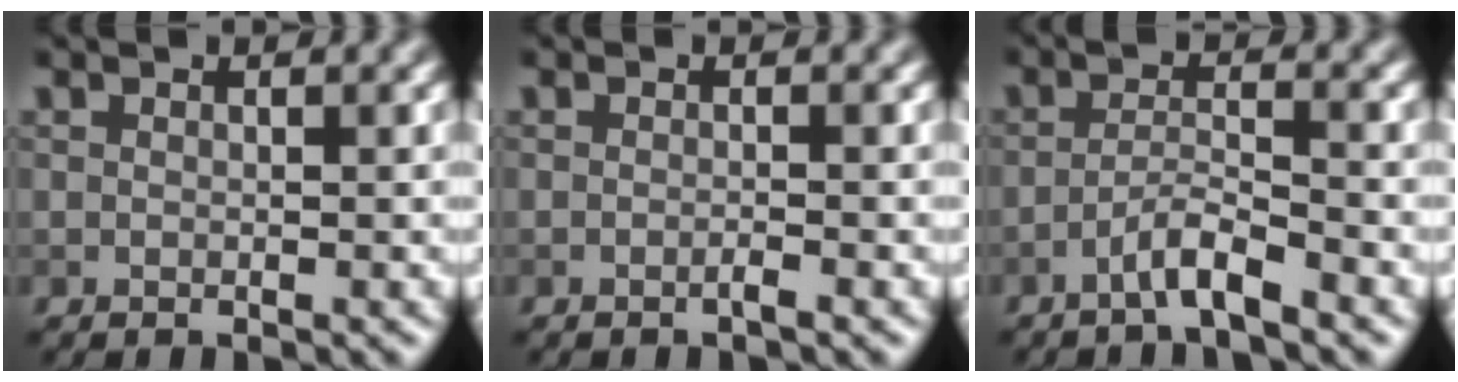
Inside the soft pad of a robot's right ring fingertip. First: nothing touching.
{"total": 0.7, "force": [-0.4, 0.0, 0.6], "torque": [-0.010, 0.000, -0.010]}
{"total": 2.8, "force": [-1.9, 0.2, 2.0], "torque": [-0.034, 0.011, -0.043]}